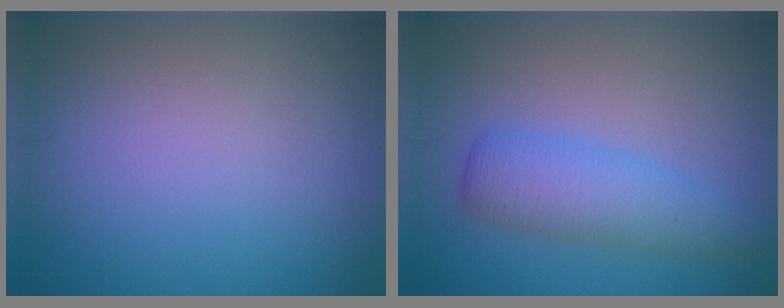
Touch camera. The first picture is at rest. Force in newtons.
{"total": 4.0, "press": 4.0, "slide": 0.1}